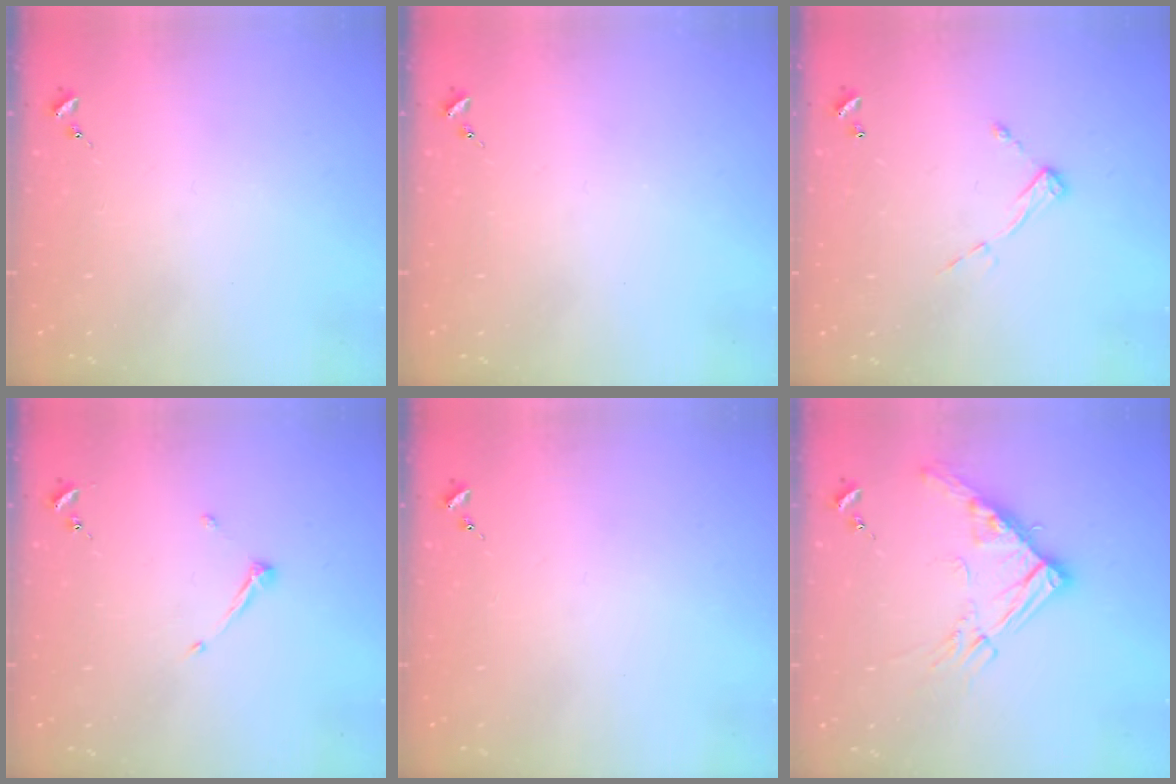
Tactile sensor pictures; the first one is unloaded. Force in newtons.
{"total": 0.0}
{"total": 6.9, "press": 6.9, "slide": 0.4}
{"total": 5.8, "press": 5.8, "slide": 0.7}
{"total": 0.0}
{"total": 14.3, "press": 14.2, "slide": 1.4}